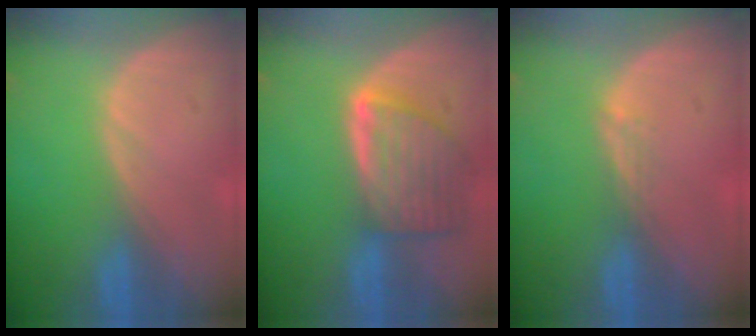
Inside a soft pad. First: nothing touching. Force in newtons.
{"total": 8.1, "press": 7.3, "slide": 3.4}
{"total": 1.5, "press": 1.0, "slide": 1.0}